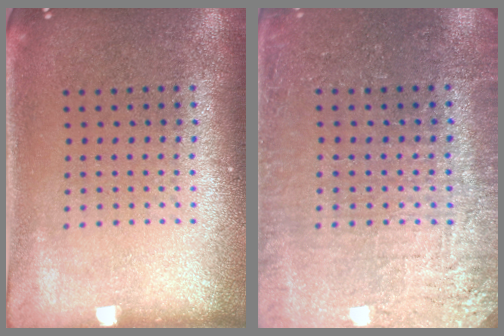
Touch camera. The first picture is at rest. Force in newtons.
{"total": 3.5, "press": 3.4, "slide": 0.8}